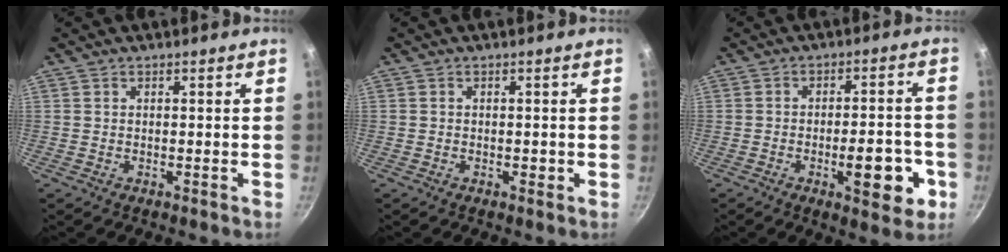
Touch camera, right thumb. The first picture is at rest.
{"total": 0.9, "force": [-0.2, 0.6, 0.6], "torque": [-0.005, 0.003, -0.004]}
{"total": 11.2, "force": [-3.8, 4.5, 9.5], "torque": [-0.100, 0.020, -0.048]}